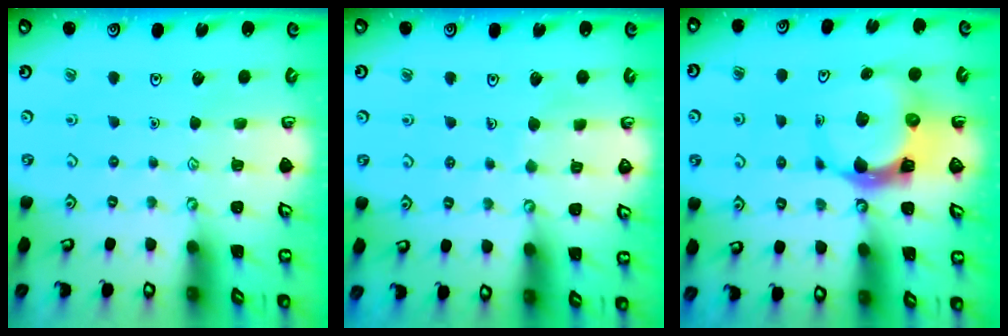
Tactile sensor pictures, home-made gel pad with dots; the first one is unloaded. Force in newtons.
{"total": 4.0, "press": 4.0, "slide": 0.2}
{"total": 7.4, "press": 7.3, "slide": 1.1}